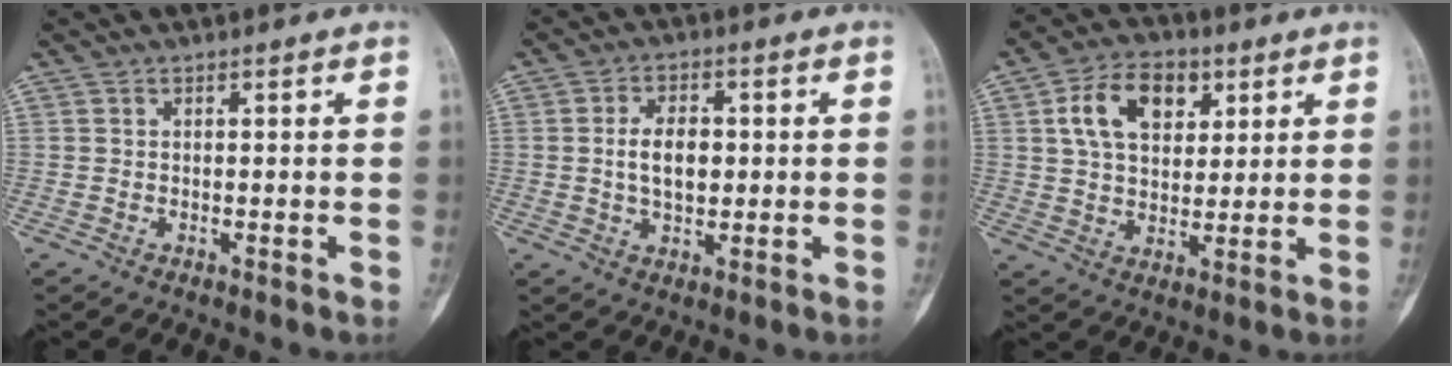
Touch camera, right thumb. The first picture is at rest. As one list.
[{"total": 6.7, "force": [0.3, 4.0, 5.3], "torque": [-0.080, 0.000, 0.004]}, {"total": 11.9, "force": [4.3, 7.7, 7.9], "torque": [-0.111, -0.005, 0.073]}]